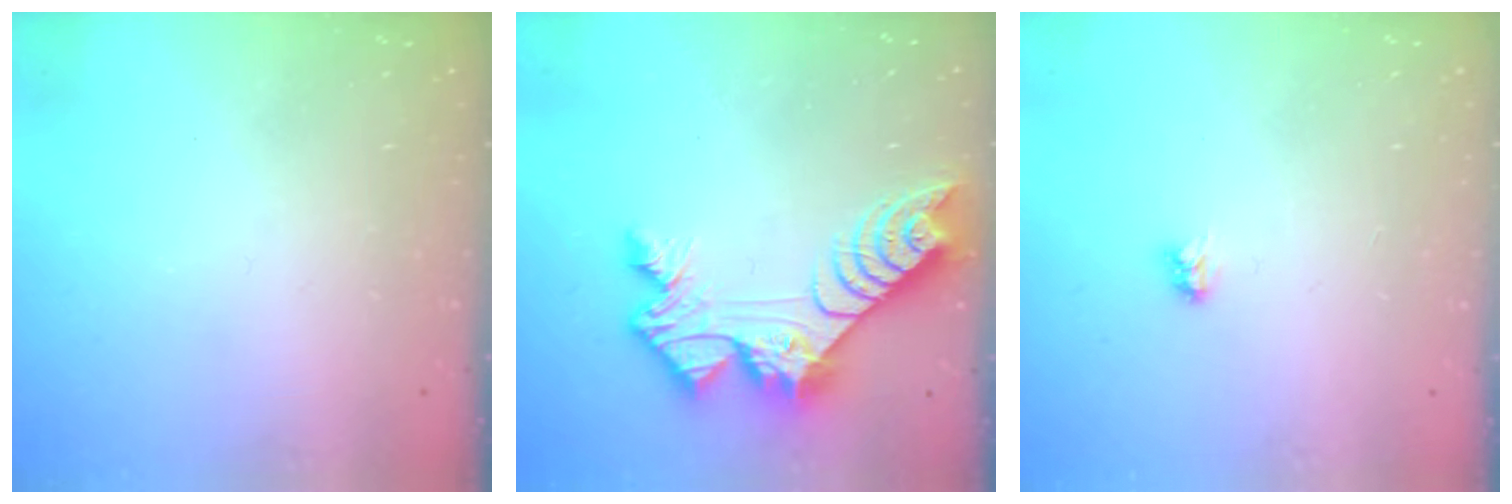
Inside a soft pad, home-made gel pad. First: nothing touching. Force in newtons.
{"total": 11.8, "press": 11.7, "slide": 0.8}
{"total": 2.9, "press": 2.9, "slide": 0.3}